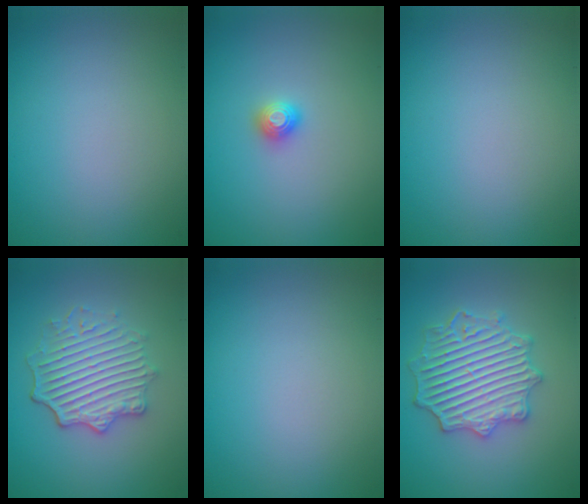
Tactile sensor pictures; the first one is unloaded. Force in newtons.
{"total": 1.1, "press": 1.1, "slide": 0.1}
{"total": 0.0}
{"total": 5.0, "press": 4.1, "slide": 2.8}
{"total": 0.0}
{"total": 5.2, "press": 5.1, "slide": 0.9}